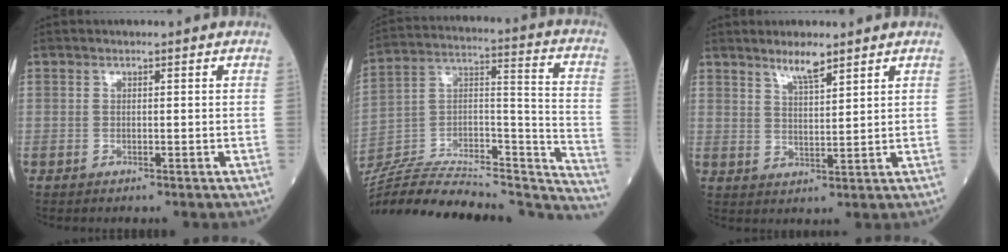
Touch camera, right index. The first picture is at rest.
{"total": 34.5, "force": [-31.0, 6.8, 13.5], "torque": [-0.187, 0.009, -0.458]}
{"total": 4.1, "force": [3.3, 0.4, 2.4], "torque": [-0.046, -0.003, 0.062]}